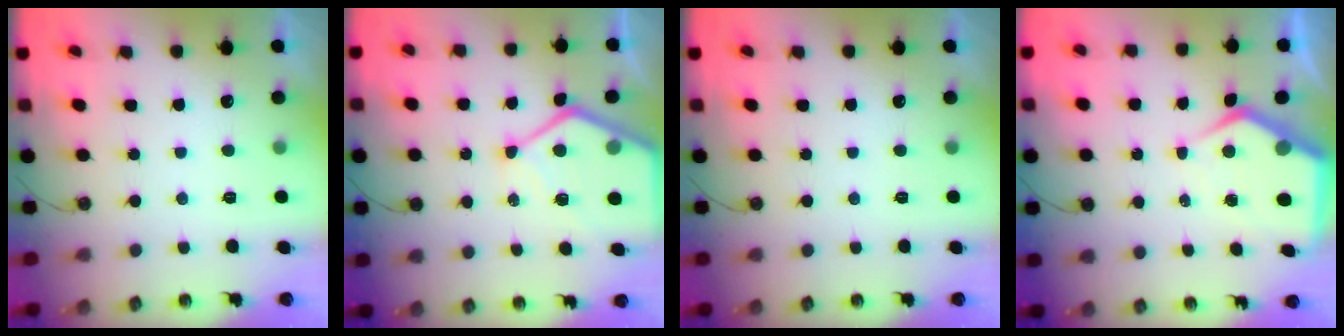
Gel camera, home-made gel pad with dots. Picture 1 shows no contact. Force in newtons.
{"total": 14.5, "press": 14.4, "slide": 1.3}
{"total": 0.0}
{"total": 9.3, "press": 9.2, "slide": 1.1}